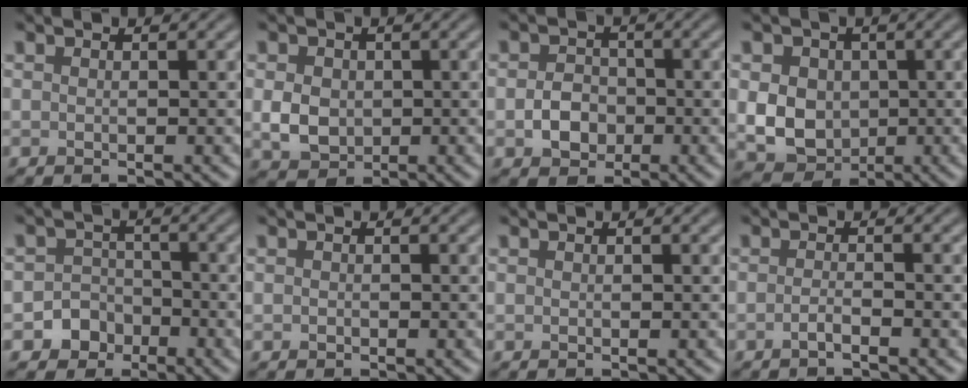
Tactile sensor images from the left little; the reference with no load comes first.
{"total": 3.4, "force": [-0.1, 2.8, 1.9], "torque": [-0.039, -0.004, -0.004]}
{"total": 2.8, "force": [-0.8, 2.2, 1.4], "torque": [-0.019, 0.000, -0.020]}
{"total": 6.6, "force": [0.0, 5.5, 3.7], "torque": [-0.061, -0.002, -0.010]}
{"total": 3.4, "force": [-1.7, 2.8, 0.5], "torque": [0.023, 0.006, -0.039]}
{"total": 0.0}
{"total": 0.0}
{"total": 1.3, "force": [-0.8, 0.3, 1.0], "torque": [-0.016, 0.001, -0.017]}